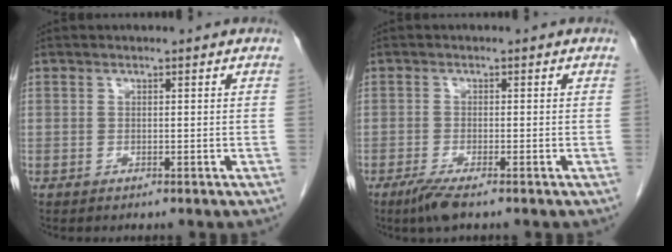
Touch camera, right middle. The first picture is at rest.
{"total": 3.1, "force": [-2.2, 0.2, 2.3], "torque": [-0.050, -0.010, -0.044]}